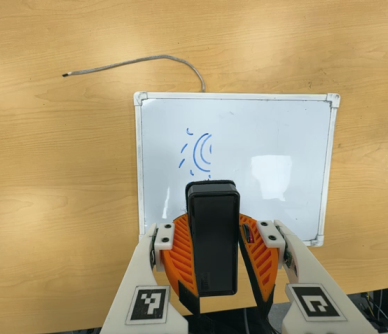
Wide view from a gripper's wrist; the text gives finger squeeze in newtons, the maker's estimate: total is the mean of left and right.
{"total": 9.3, "left": 9.1, "right": 9.5}